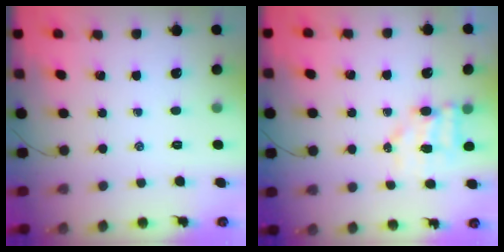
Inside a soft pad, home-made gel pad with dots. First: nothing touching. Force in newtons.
{"total": 5.5, "press": 5.5, "slide": 0.6}